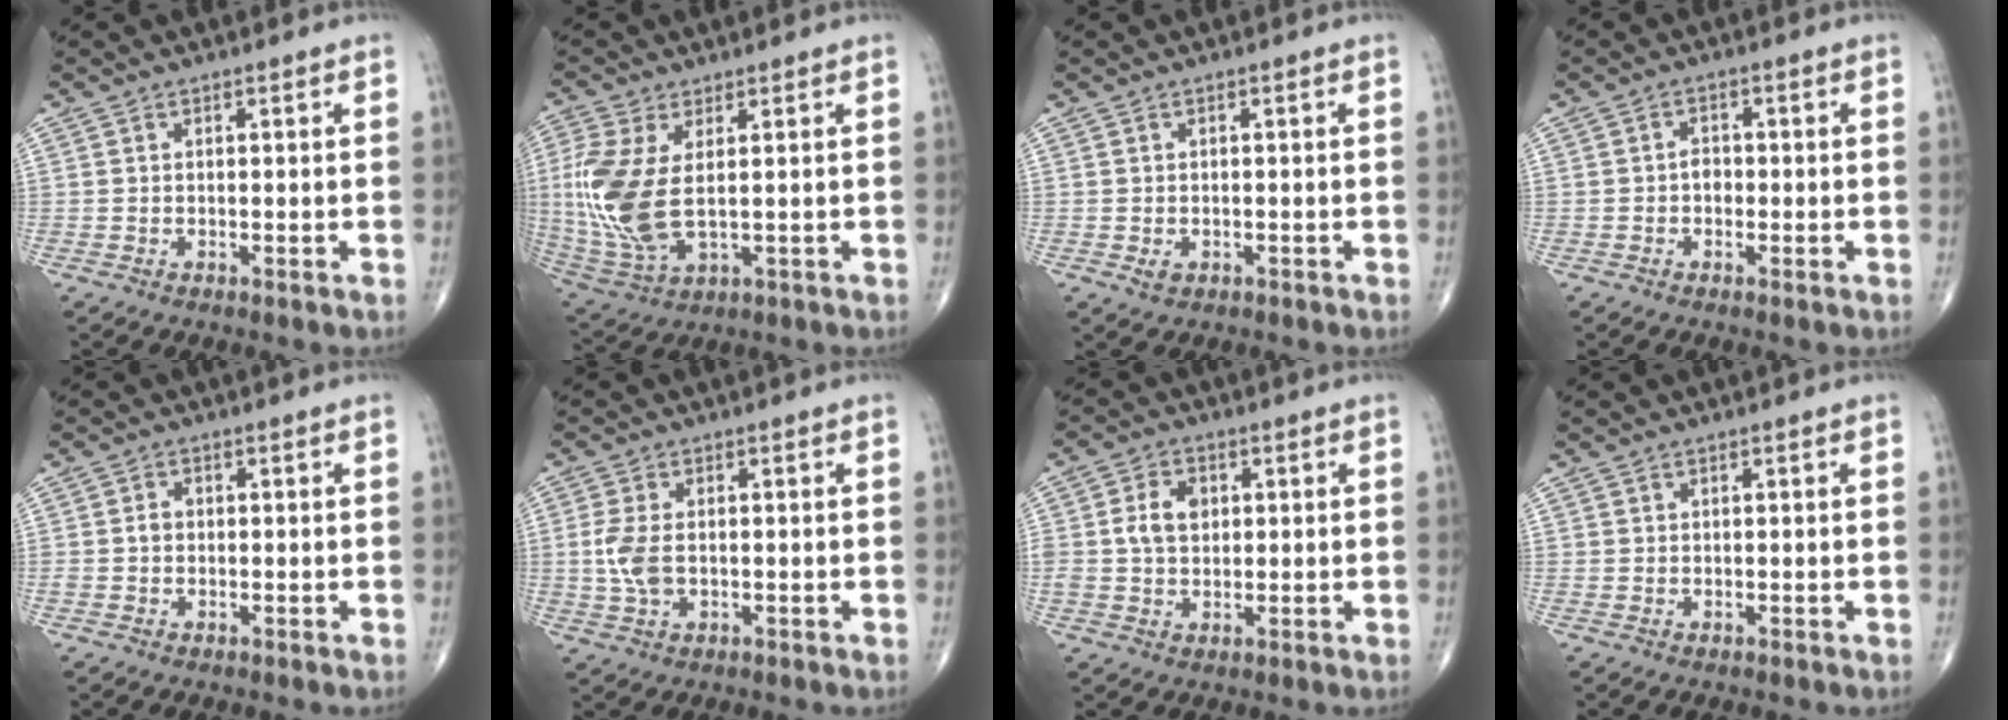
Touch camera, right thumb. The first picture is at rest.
{"total": 13.6, "force": [1.2, 6.8, 11.7], "torque": [-0.284, -0.009, 0.035]}
{"total": 1.7, "force": [-0.5, 1.3, 1.0], "torque": [-0.014, -0.001, -0.005]}
{"total": 2.4, "force": [-0.4, 1.7, 1.6], "torque": [-0.013, 0.006, -0.012]}
{"total": 1.8, "force": [-0.2, 1.5, 1.0], "torque": [-0.010, 0.006, -0.004]}
{"total": 5.4, "force": [-0.2, 3.2, 4.3], "torque": [-0.104, 0.001, -0.004]}
{"total": 6.2, "force": [0.9, 4.6, 4.1], "torque": [-0.065, 0.006, 0.015]}
{"total": 0.0}